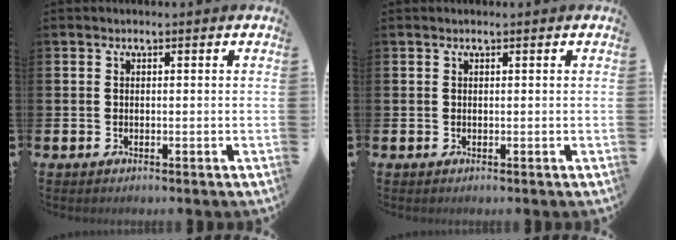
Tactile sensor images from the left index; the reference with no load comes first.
{"total": 0.0}